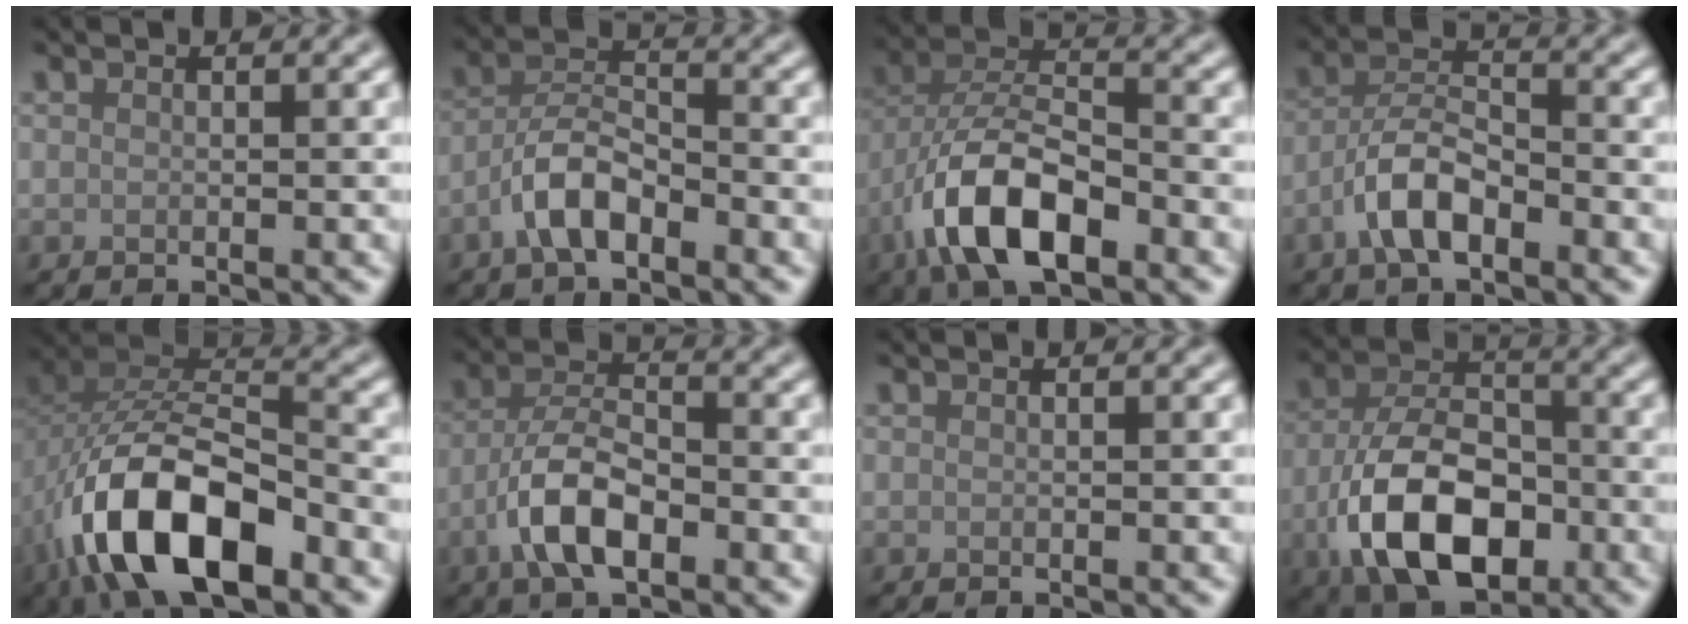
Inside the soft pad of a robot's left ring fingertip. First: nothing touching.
{"total": 4.3, "force": [-2.7, 1.7, 3.0], "torque": [-0.053, 0.015, -0.058]}
{"total": 9.1, "force": [-4.5, 4.0, 6.8], "torque": [-0.127, 0.012, -0.090]}
{"total": 4.7, "force": [-2.7, 1.8, 3.4], "torque": [-0.061, 0.014, -0.058]}
{"total": 12.3, "force": [-5.7, 6.1, 9.1], "torque": [-0.182, -0.003, -0.103]}
{"total": 5.8, "force": [-2.7, 2.4, 4.5], "torque": [-0.085, 0.008, -0.058]}
{"total": 0.0}
{"total": 10.7, "force": [-4.0, 6.1, 7.7], "torque": [-0.159, -0.007, -0.078]}